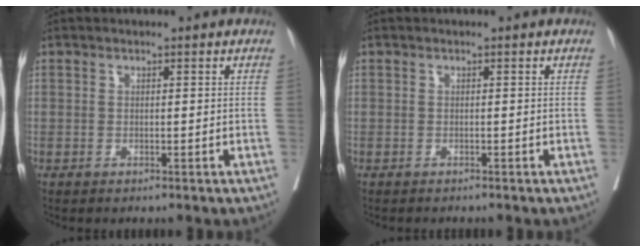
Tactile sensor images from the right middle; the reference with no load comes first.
{"total": 0.9, "force": [-0.8, 0.2, 0.2], "torque": [-0.008, -0.002, -0.013]}